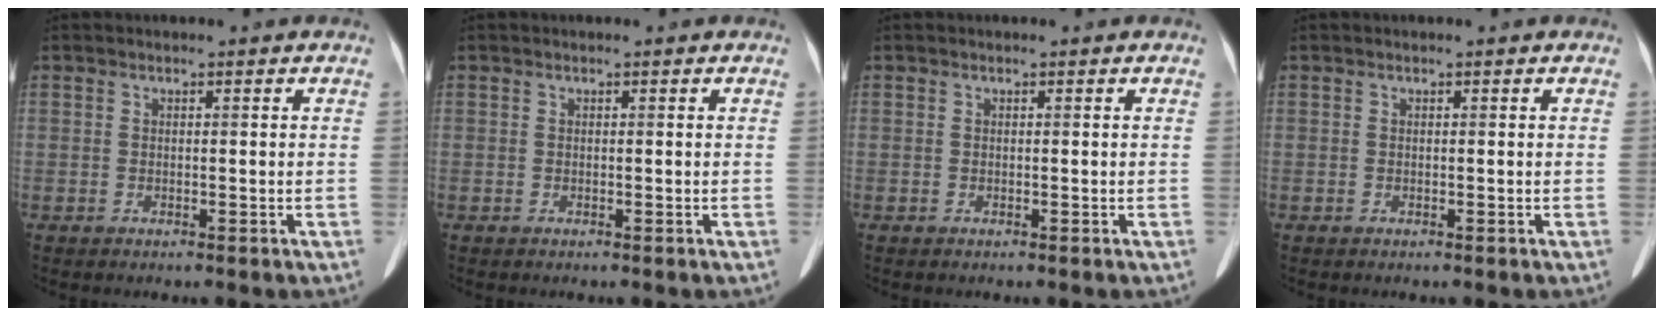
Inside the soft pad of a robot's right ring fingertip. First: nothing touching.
{"total": 0.0}
{"total": 0.0}
{"total": 0.0}